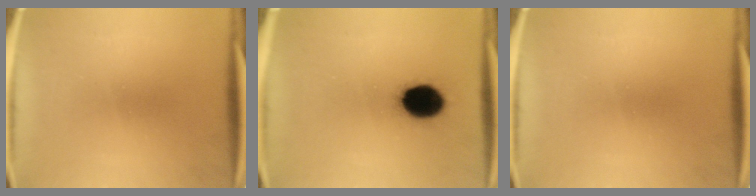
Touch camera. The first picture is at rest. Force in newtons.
{"total": 13.2}
{"total": 0.0}